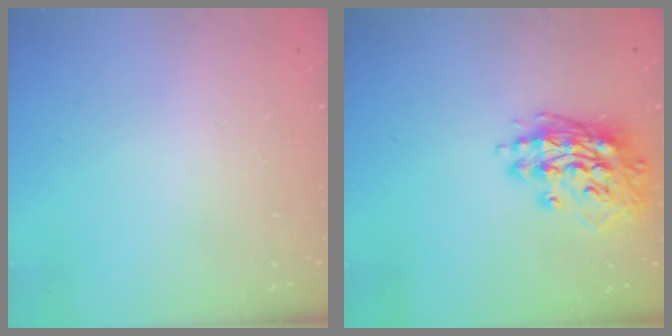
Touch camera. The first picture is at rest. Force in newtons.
{"total": 15.7, "press": 15.5, "slide": 2.5}